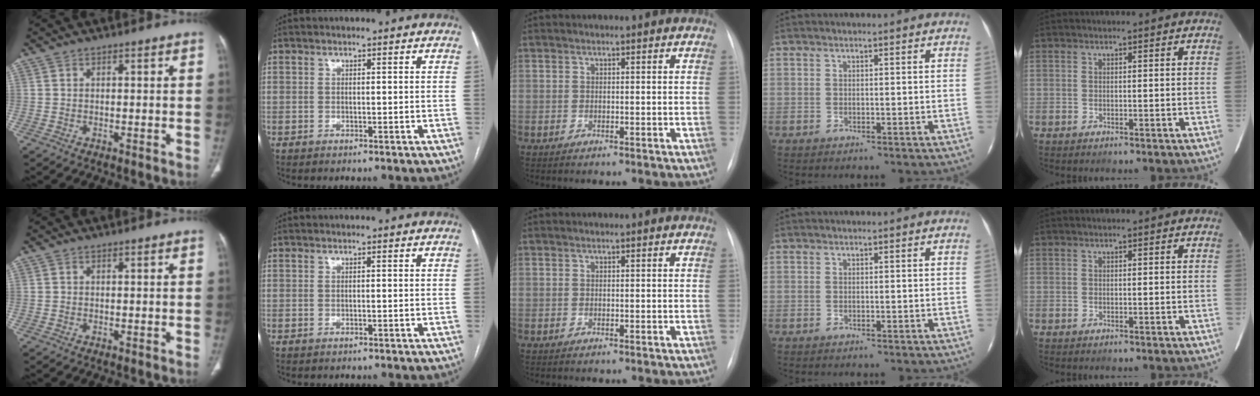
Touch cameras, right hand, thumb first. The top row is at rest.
{}